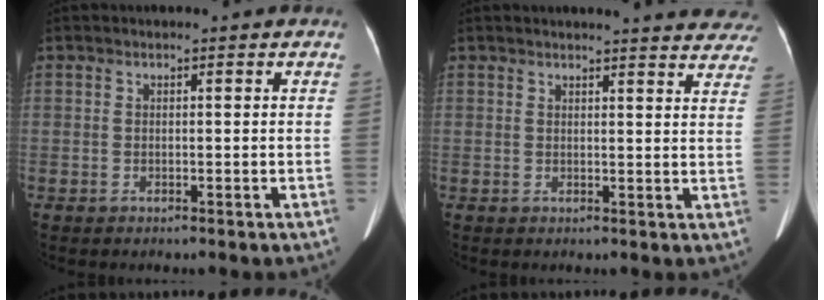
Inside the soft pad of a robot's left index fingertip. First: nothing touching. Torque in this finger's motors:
{"motor_torque": [0.63, -1.38, 0.20, 0.03]}